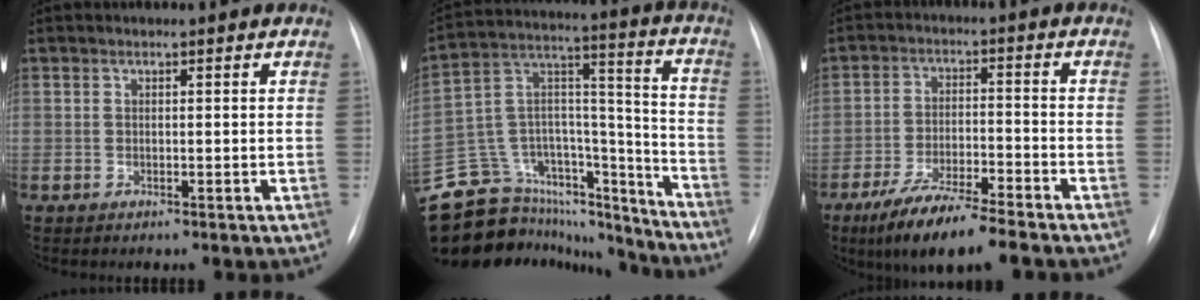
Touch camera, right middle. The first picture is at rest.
{"total": 28.7, "force": [-25.2, 10.6, 8.9], "torque": [-0.183, 0.052, -0.382]}
{"total": 10.3, "force": [-7.8, 1.2, 6.7], "torque": [-0.121, -0.026, -0.138]}